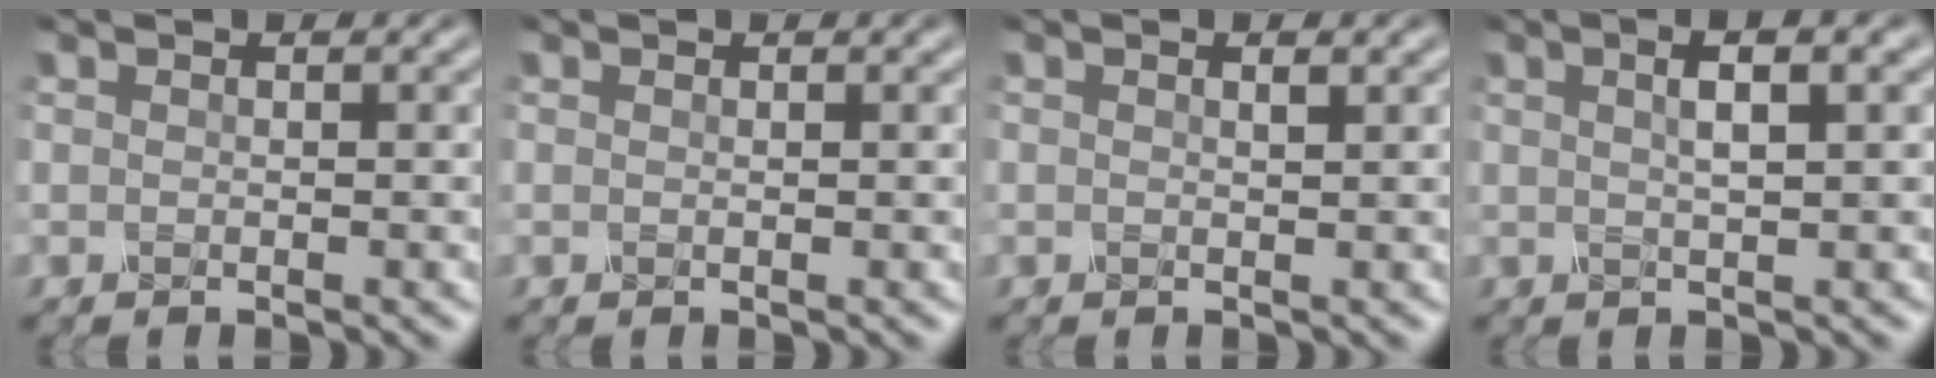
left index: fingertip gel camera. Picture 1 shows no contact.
{"total": 0.9, "force": [0.5, 0.4, 0.7], "torque": [-0.003, 0.004, -0.001]}
{"total": 1.5, "force": [0.7, 0.6, 1.2], "torque": [-0.002, 0.003, -0.006]}
{"total": 3.2, "force": [1.0, 0.6, 3.0], "torque": [-0.048, 0.009, 0.021]}